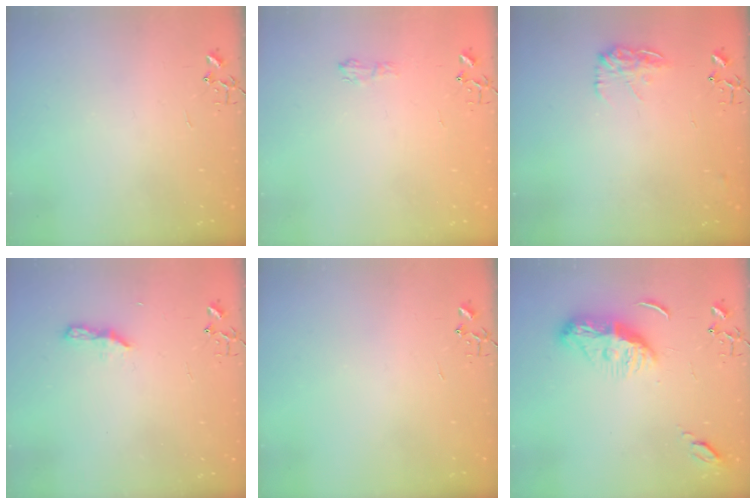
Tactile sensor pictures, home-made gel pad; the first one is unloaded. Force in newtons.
{"total": 6.3, "press": 6.3, "slide": 0.8}
{"total": 10.8, "press": 10.7, "slide": 0.6}
{"total": 5.9, "press": 5.8, "slide": 0.7}
{"total": 0.0}
{"total": 11.3, "press": 11.3, "slide": 0.3}